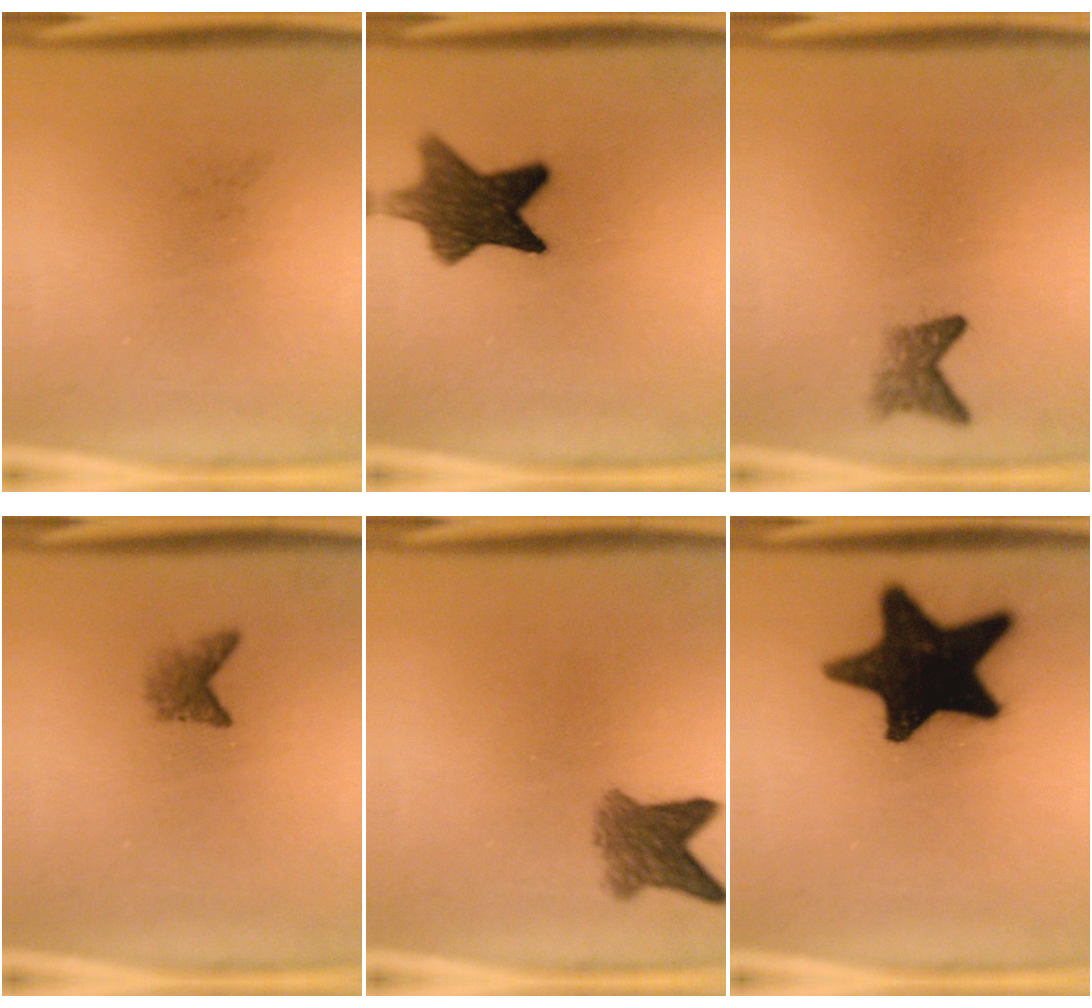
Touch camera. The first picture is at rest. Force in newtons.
{"total": 10.3}
{"total": 2.4}
{"total": 1.8}
{"total": 4.6}
{"total": 19.5}